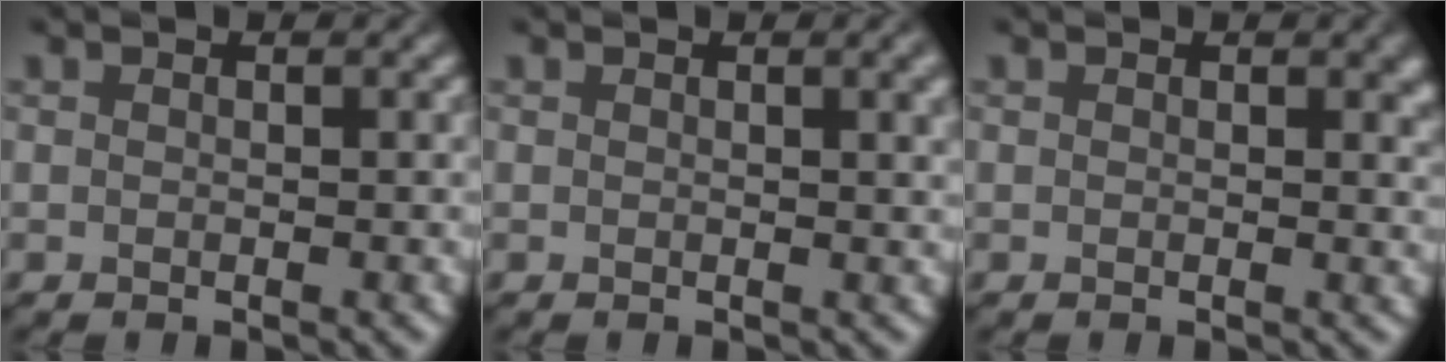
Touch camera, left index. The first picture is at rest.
{"total": 2.4, "force": [1.0, 0.8, 2.0], "torque": [-0.014, 0.006, 0.011]}
{"total": 1.1, "force": [0.4, 0.5, 1.0], "torque": [-0.007, -0.003, 0.006]}